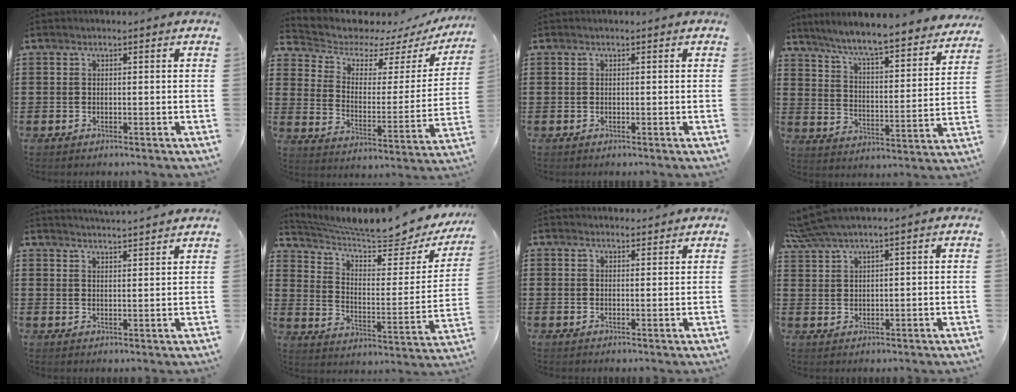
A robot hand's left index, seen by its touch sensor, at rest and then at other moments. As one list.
[{"total": 4.8, "force": [4.1, 2.0, 1.5], "torque": [-0.057, -0.031, 0.065]}, {"total": 0.0}, {"total": 6.5, "force": [5.9, -0.4, 2.7], "torque": [-0.078, -0.048, 0.094]}, {"total": 3.0, "force": [3.0, -0.6, 0.0], "torque": [-0.009, -0.016, 0.054]}, {"total": 7.5, "force": [6.7, 0.3, 3.3], "torque": [-0.089, -0.053, 0.107]}, {"total": 1.7, "force": [1.7, 0.3, 0.1], "torque": [-0.005, 0.003, 0.033]}, {"total": 3.5, "force": [2.8, 0.1, 2.1], "torque": [-0.051, -0.001, 0.051]}]